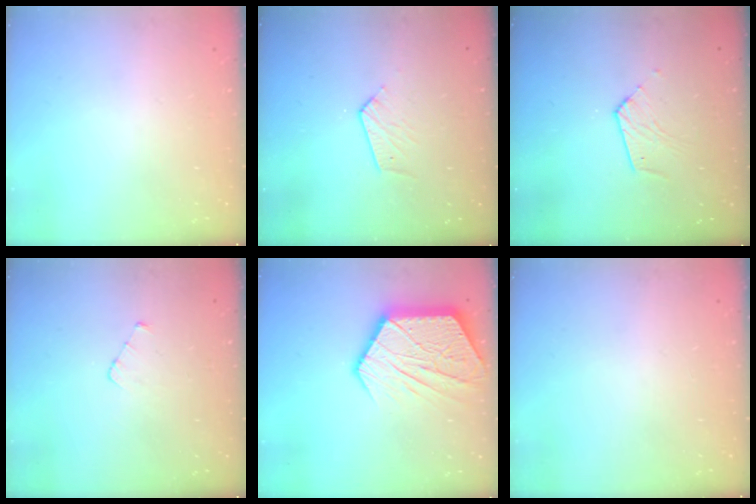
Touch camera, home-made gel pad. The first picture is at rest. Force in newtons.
{"total": 3.8, "press": 3.8, "slide": 0.3}
{"total": 5.1, "press": 5.1, "slide": 0.5}
{"total": 2.9, "press": 2.9, "slide": 0.3}
{"total": 18.7, "press": 18.6, "slide": 1.5}
{"total": 0.0}